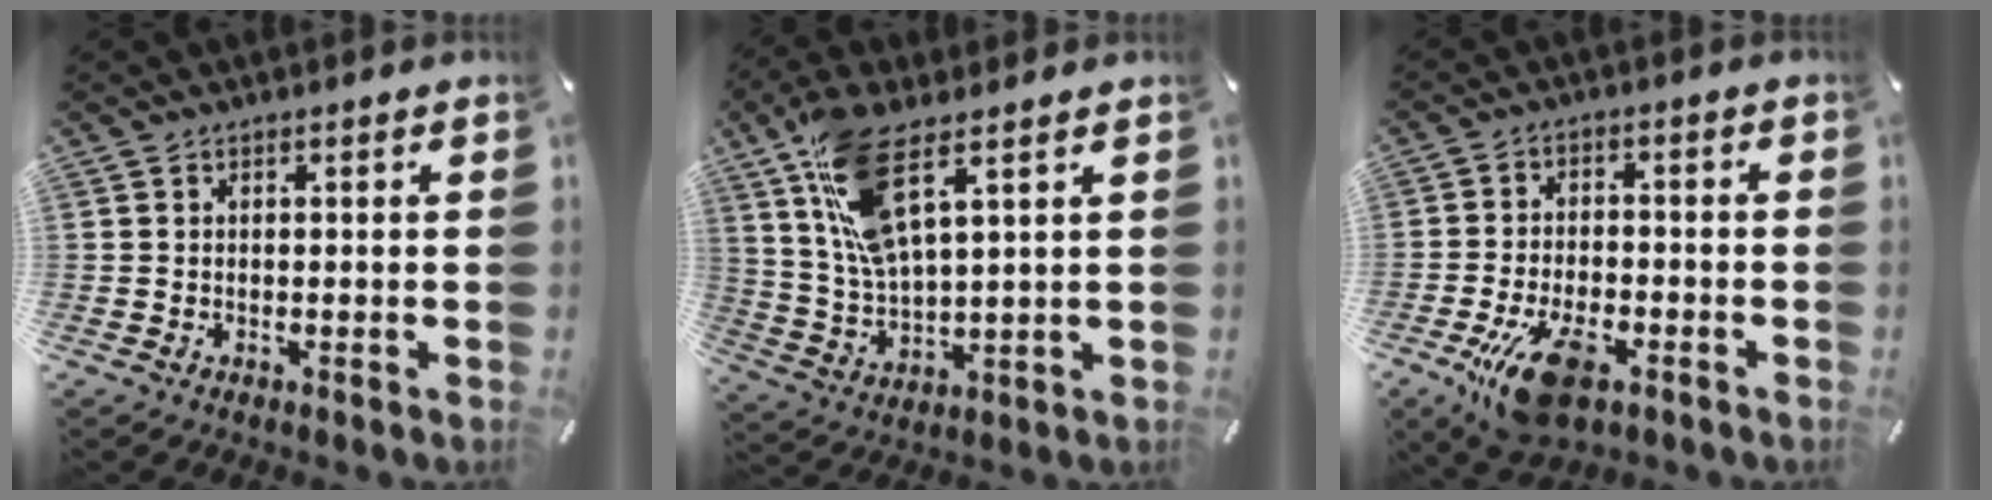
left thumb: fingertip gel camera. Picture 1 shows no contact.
{"total": 13.1, "force": [7.2, 4.2, 10.1], "torque": [-0.220, -0.021, 0.131]}
{"total": 11.6, "force": [-5.8, 5.6, 8.3], "torque": [-0.171, 0.017, -0.103]}